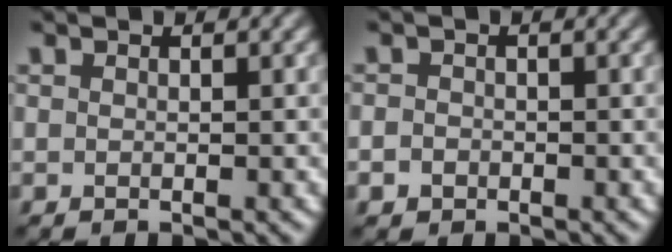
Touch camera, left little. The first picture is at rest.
{"total": 1.4, "force": [-0.6, 1.1, 0.5], "torque": [-0.001, -0.002, -0.012]}